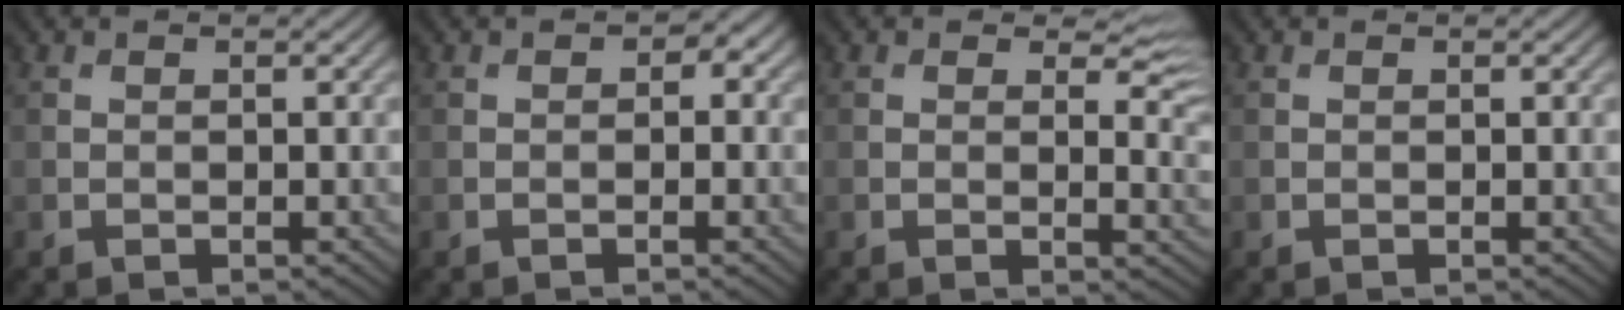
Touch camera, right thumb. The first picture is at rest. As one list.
[{"total": 1.2, "force": [0.0, 0.9, 0.8], "torque": [-0.009, -0.004, -0.003]}, {"total": 4.7, "force": [2.2, 2.1, 3.6], "torque": [-0.046, -0.008, 0.029]}, {"total": 0.0}]